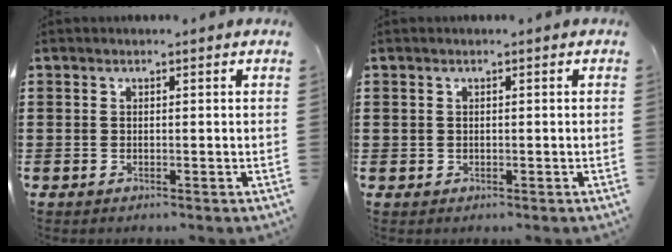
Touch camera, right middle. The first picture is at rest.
{"total": 0.5, "force": [0.0, 0.5, 0.0], "torque": [-0.001, 0.006, -0.001]}